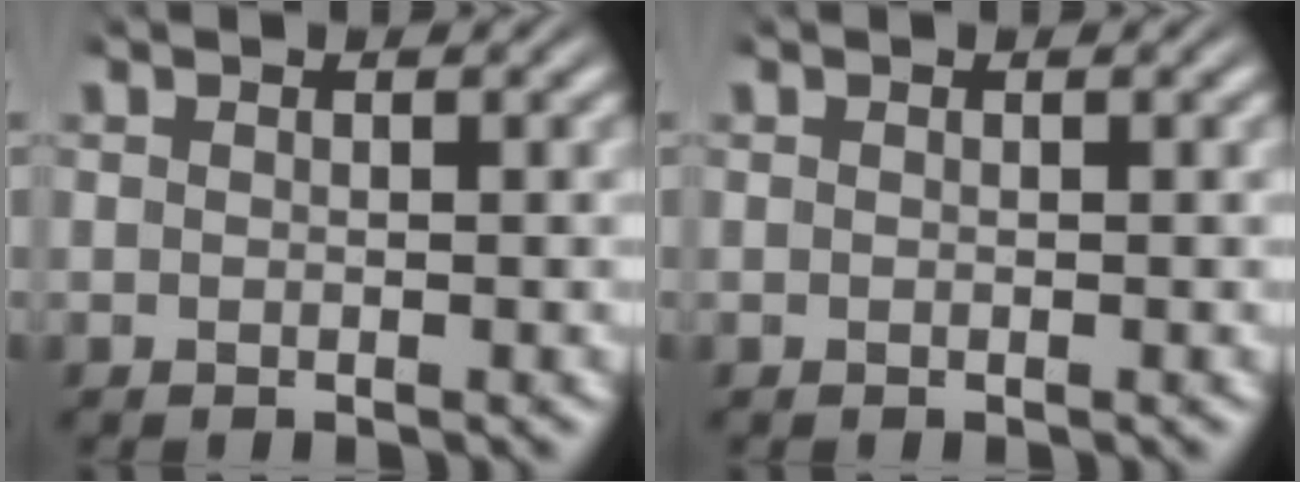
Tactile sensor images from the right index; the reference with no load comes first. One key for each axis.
{"total": 0.0}